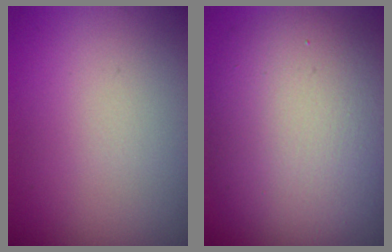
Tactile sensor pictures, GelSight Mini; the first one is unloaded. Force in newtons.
{"total": 11.7, "press": 11.7, "slide": 0.4}